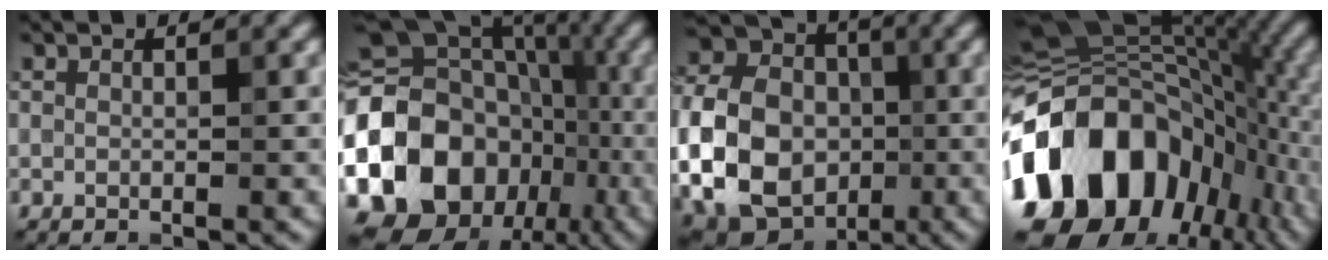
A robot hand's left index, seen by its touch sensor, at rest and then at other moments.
{"total": 19.6, "force": [-5.6, 15.9, 10.1], "torque": [-0.212, 0.001, -0.104]}
{"total": 16.1, "force": [-3.0, 13.1, 8.9], "torque": [-0.191, -0.006, -0.071]}
{"total": 18.0, "force": [-5.9, 12.6, 11.3], "torque": [-0.227, -0.003, -0.111]}